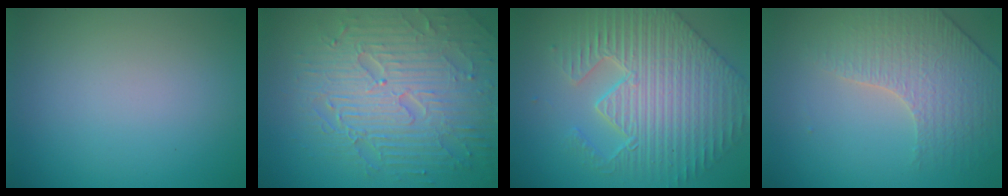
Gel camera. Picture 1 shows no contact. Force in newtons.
{"total": 8.9, "press": 6.3, "slide": 6.3}
{"total": 6.7, "press": 5.7, "slide": 3.6}
{"total": 3.9, "press": 3.5, "slide": 1.7}